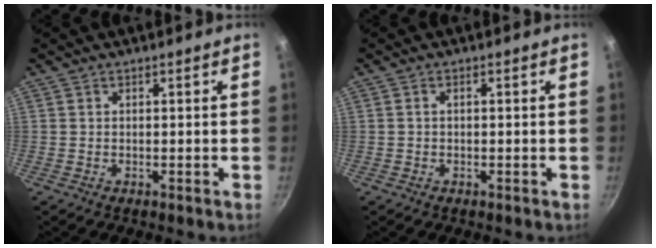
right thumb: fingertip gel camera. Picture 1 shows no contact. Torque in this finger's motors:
{"motor_torque": [-0.61, -0.01, -0.53, -0.30, 0.12]}